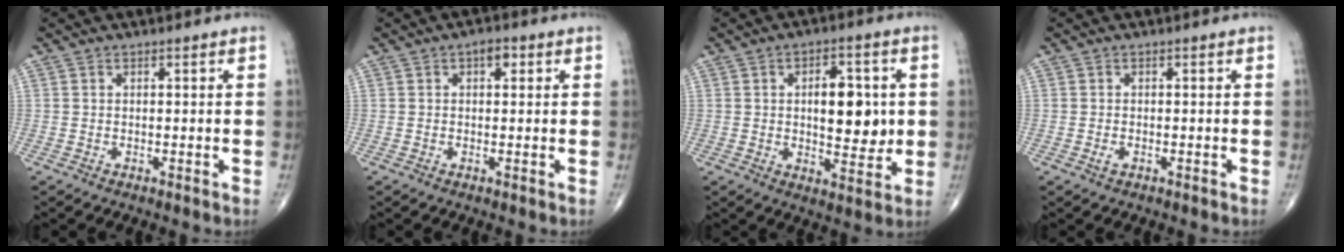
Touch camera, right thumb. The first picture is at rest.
{"total": 2.5, "force": [0.9, 1.4, 1.9], "torque": [-0.018, 0.002, 0.009]}
{"total": 10.8, "force": [1.0, 5.4, 9.3], "torque": [-0.105, -0.010, 0.020]}
{"total": 0.9, "force": [-0.4, 0.5, 0.7], "torque": [-0.017, 0.000, -0.006]}